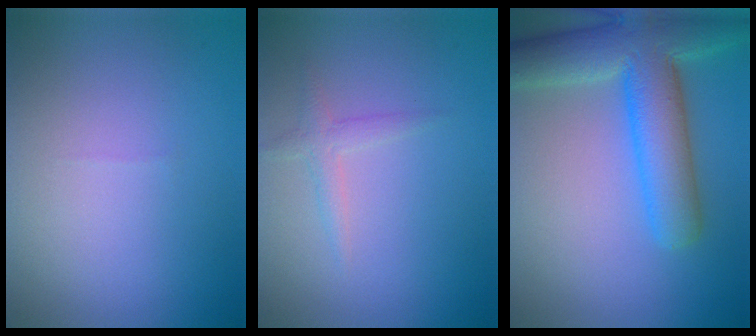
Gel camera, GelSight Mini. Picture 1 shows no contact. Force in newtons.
{"total": 1.5, "press": 1.5, "slide": 0.0}
{"total": 9.2, "press": 9.2, "slide": 0.5}